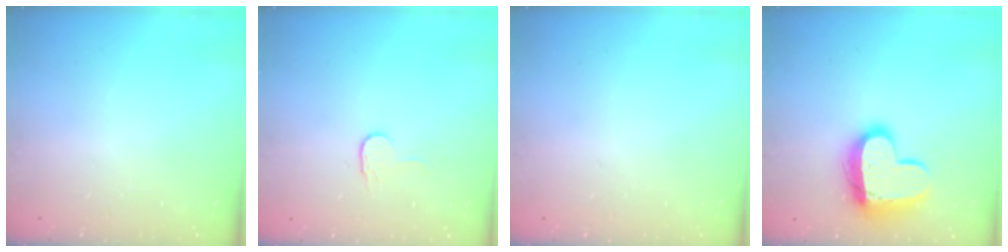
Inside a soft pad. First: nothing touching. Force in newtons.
{"total": 3.5, "press": 3.5, "slide": 0.2}
{"total": 0.0}
{"total": 15.3, "press": 15.2, "slide": 1.2}